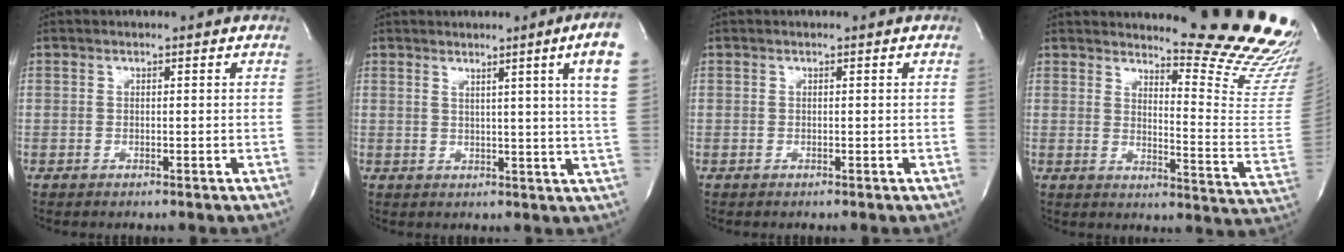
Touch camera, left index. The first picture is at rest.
{"total": 9.4, "force": [4.9, -2.2, 7.7], "torque": [-0.097, -0.031, 0.043]}
{"total": 0.0}
{"total": 18.1, "force": [17.0, 0.3, 6.3], "torque": [-0.083, -0.154, 0.190]}